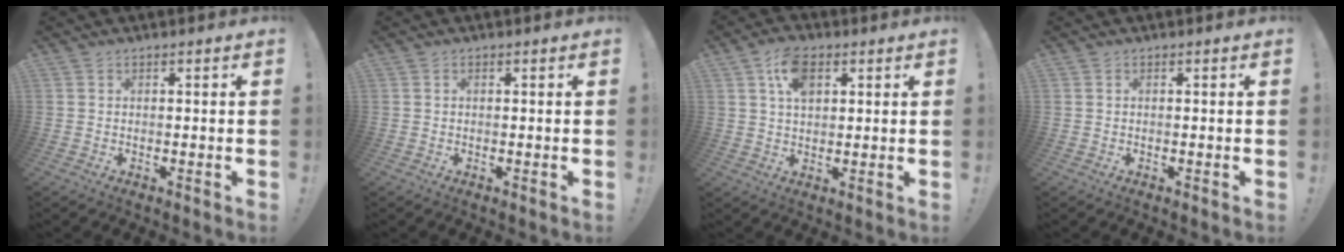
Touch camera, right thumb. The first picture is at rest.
{"total": 0.0}
{"total": 8.2, "force": [3.5, 4.8, 5.7], "torque": [-0.099, 0.001, 0.065]}
{"total": 0.0}